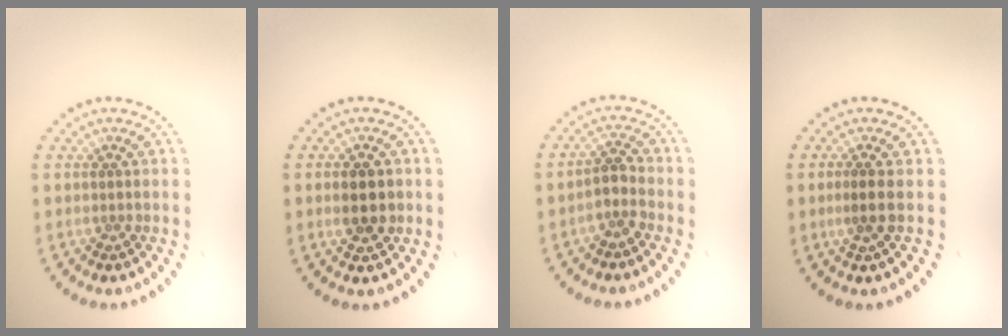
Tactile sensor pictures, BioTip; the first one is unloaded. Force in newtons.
{"total": 2.7, "press": 2.7, "slide": 0.2}
{"total": 2.0, "press": 1.6, "slide": 1.3}
{"total": 1.3, "press": 0.9, "slide": 0.9}